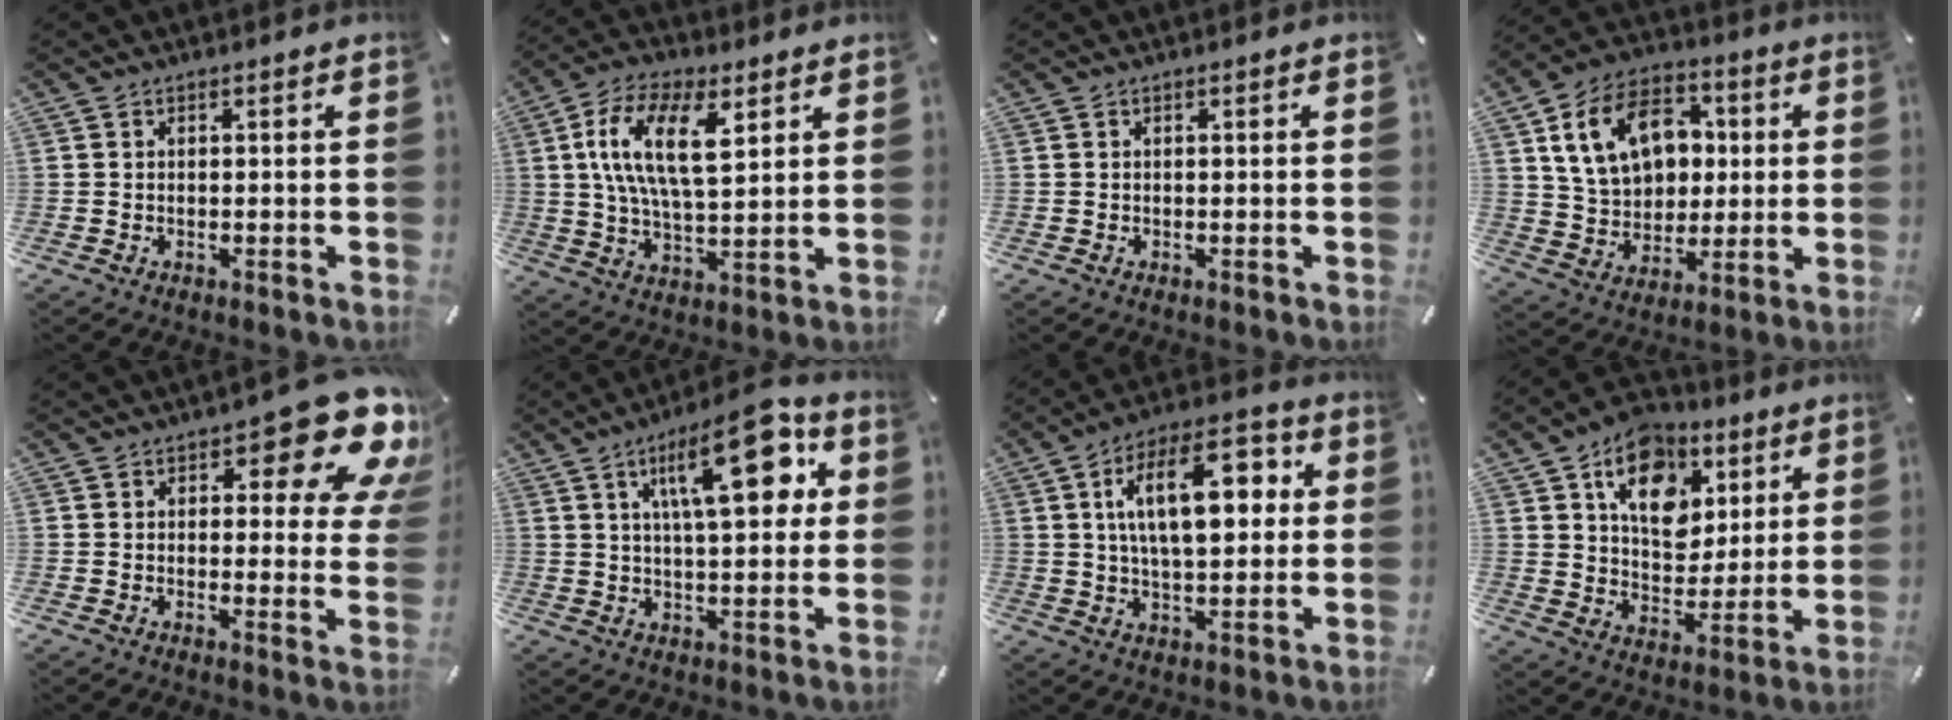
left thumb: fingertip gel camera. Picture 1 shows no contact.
{"total": 15.2, "force": [5.5, 7.3, 12.2], "torque": [-0.250, 0.004, 0.093]}
{"total": 0.0}
{"total": 16.7, "force": [4.2, 13.2, 9.4], "torque": [-0.172, 0.006, 0.082]}
{"total": 14.6, "force": [7.9, 6.1, 10.7], "torque": [-0.127, -0.055, 0.131]}
{"total": 19.4, "force": [7.2, 7.4, 16.4], "torque": [-0.239, -0.014, 0.105]}
{"total": 17.3, "force": [4.6, 8.8, 14.2], "torque": [-0.236, 0.002, 0.072]}
{"total": 14.5, "force": [6.8, 10.8, 6.9], "torque": [-0.104, -0.033, 0.127]}